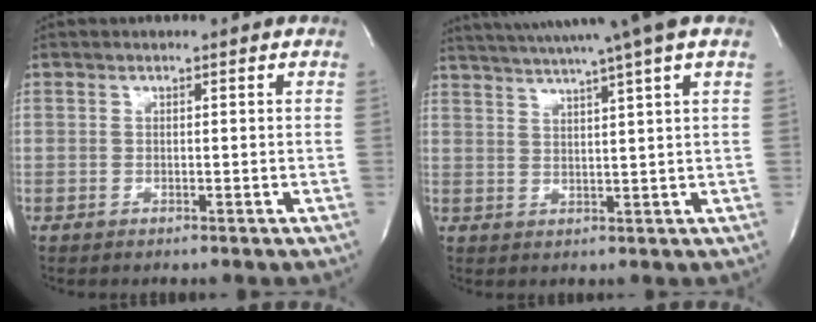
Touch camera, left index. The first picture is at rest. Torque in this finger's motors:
{"motor_torque": [0.20, -0.32, 0.88, 0.21]}